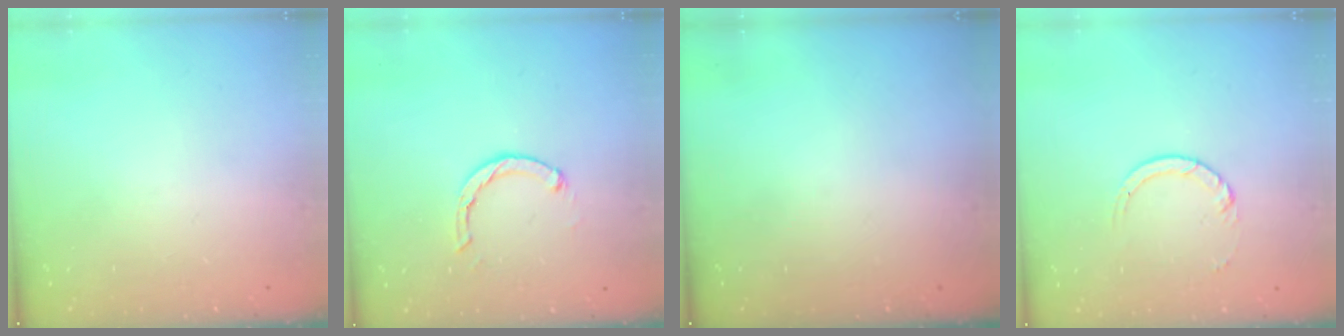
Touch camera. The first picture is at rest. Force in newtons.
{"total": 2.1, "press": 2.1, "slide": 0.3}
{"total": 0.0}
{"total": 3.0, "press": 2.9, "slide": 0.4}